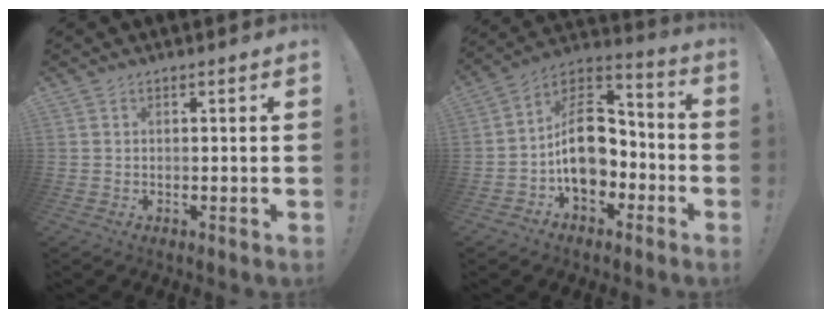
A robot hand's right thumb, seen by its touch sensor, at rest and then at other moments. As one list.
[{"total": 16.9, "force": [-2.7, 12.1, 11.5], "torque": [-0.172, 0.020, -0.036]}]